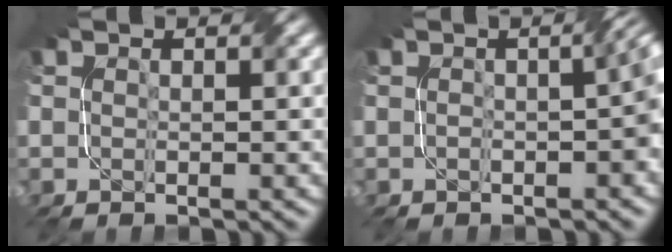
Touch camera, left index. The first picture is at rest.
{"total": 3.4, "force": [-0.6, 0.9, 3.2], "torque": [-0.047, 0.008, -0.011]}